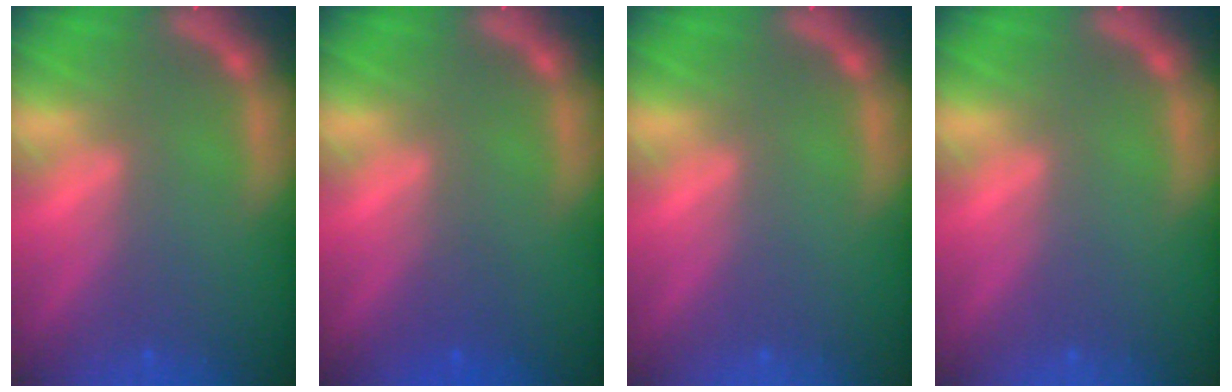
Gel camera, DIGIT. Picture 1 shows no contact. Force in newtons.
{"total": 1.5}
{"total": 0.0}
{"total": 0.0}